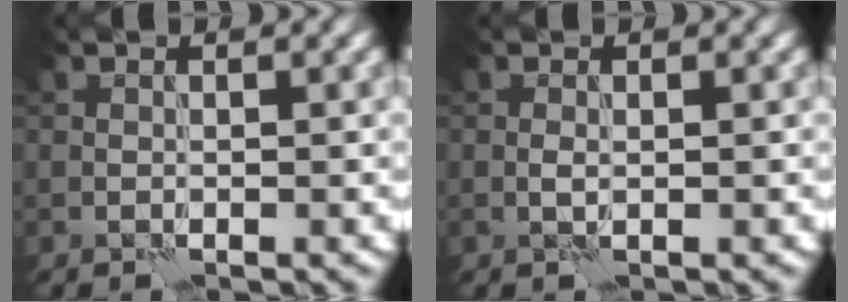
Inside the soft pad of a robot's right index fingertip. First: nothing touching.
{"total": 0.5, "force": [0.1, 0.2, 0.5], "torque": [-0.015, -0.002, 0.000]}